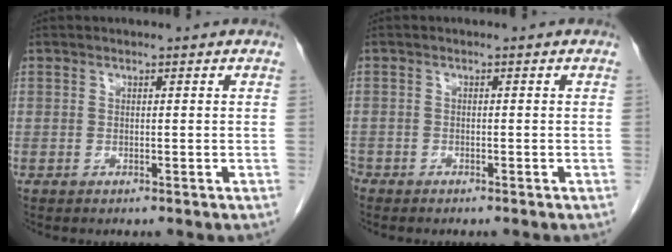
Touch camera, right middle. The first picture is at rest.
{"total": 1.4, "force": [-1.2, 0.7, 0.2], "torque": [-0.004, 0.001, -0.024]}